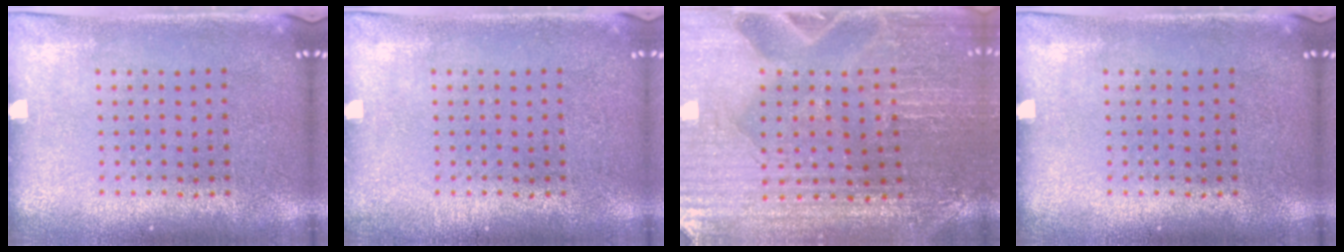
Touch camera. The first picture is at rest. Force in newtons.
{"total": 0.5, "press": 0.5, "slide": 0.1}
{"total": 2.2, "press": 2.1, "slide": 0.2}
{"total": 0.0}